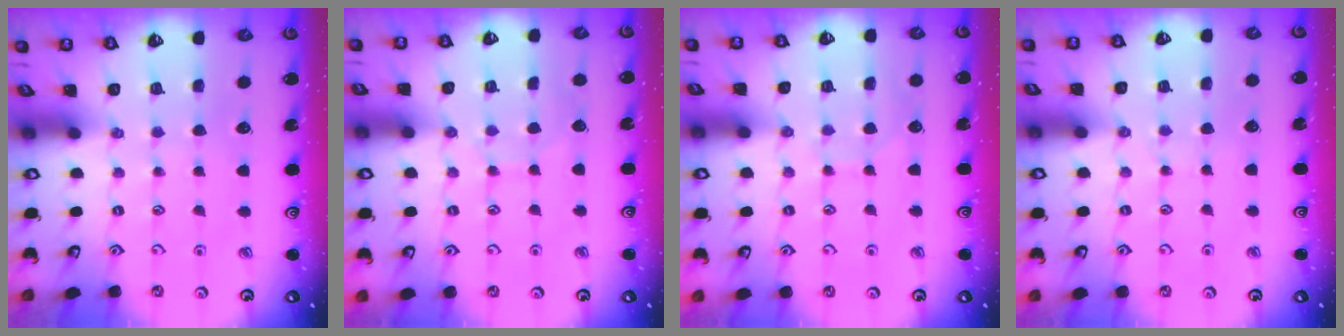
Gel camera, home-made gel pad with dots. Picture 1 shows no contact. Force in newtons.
{"total": 6.0, "press": 6.0, "slide": 0.6}
{"total": 6.6, "press": 6.6, "slide": 0.4}
{"total": 2.8, "press": 2.8, "slide": 0.5}